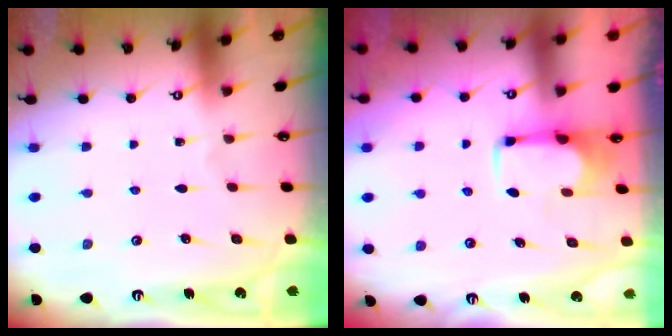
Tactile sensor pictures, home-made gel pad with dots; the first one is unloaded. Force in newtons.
{"total": 1.8, "press": 1.6, "slide": 0.7}